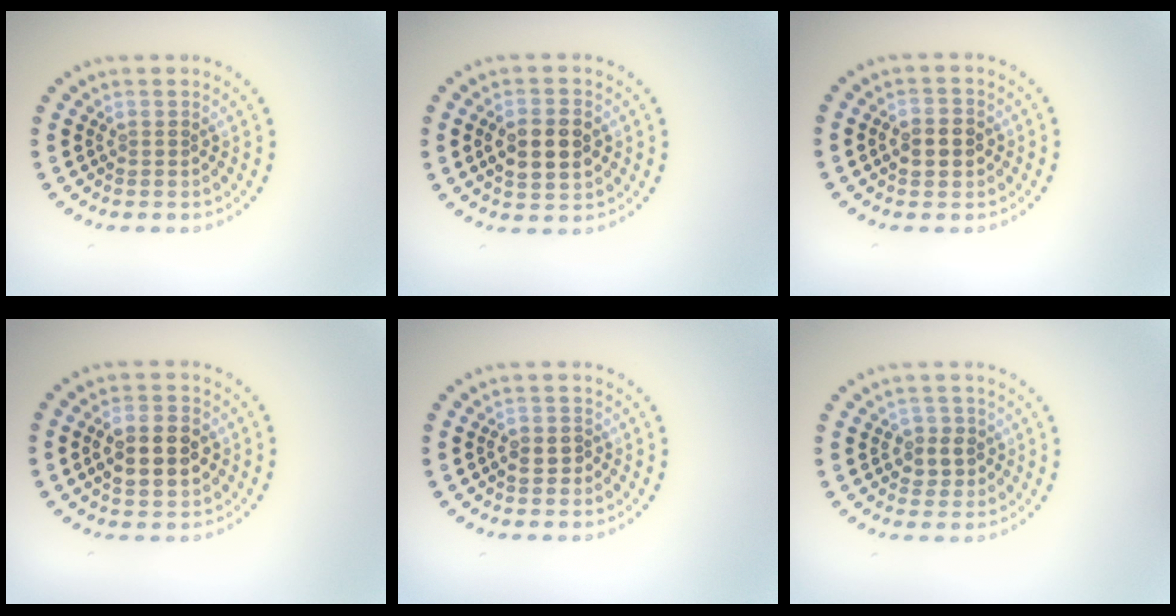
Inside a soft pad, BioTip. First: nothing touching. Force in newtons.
{"total": 4.5, "press": 4.5, "slide": 0.2}
{"total": 2.7, "press": 2.7, "slide": 0.5}
{"total": 4.9, "press": 4.8, "slide": 0.4}
{"total": 1.3, "press": 1.2, "slide": 0.5}
{"total": 2.3, "press": 2.2, "slide": 0.7}